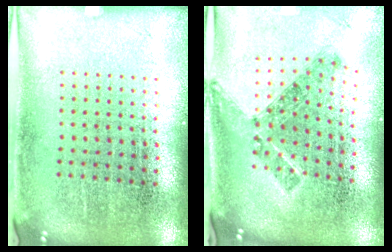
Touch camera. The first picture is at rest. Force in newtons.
{"total": 0.9, "press": 0.8, "slide": 0.4}